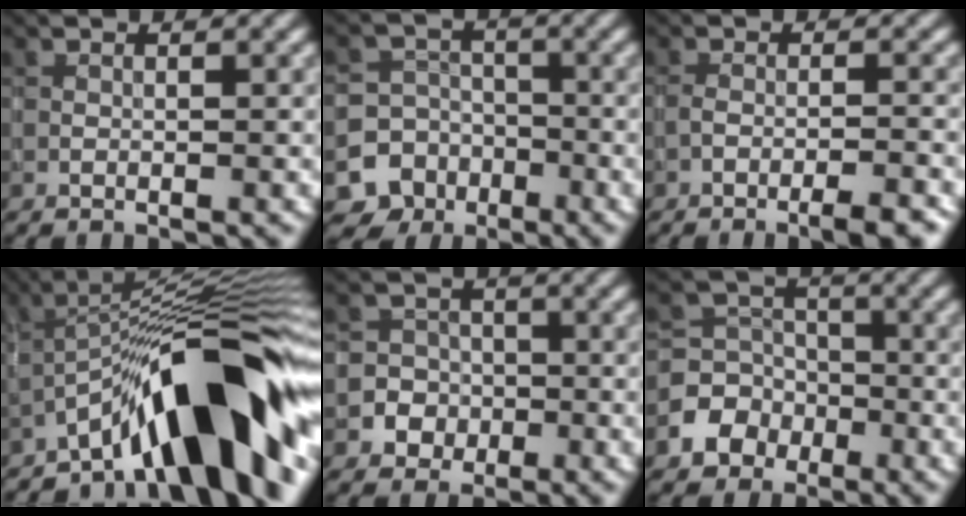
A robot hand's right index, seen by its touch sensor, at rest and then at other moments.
{"total": 7.5, "force": [-4.3, 6.1, 0.8], "torque": [0.000, -0.018, -0.084]}
{"total": 4.6, "force": [-3.5, 1.0, 2.8], "torque": [-0.047, -0.006, -0.050]}
{"total": 12.8, "force": [-6.5, 3.4, 10.5], "torque": [-0.142, 0.030, -0.110]}
{"total": 4.4, "force": [-1.7, 4.0, 0.2], "torque": [0.031, -0.001, -0.047]}
{"total": 4.9, "force": [-2.2, 4.2, 1.1], "torque": [0.001, 0.003, -0.063]}